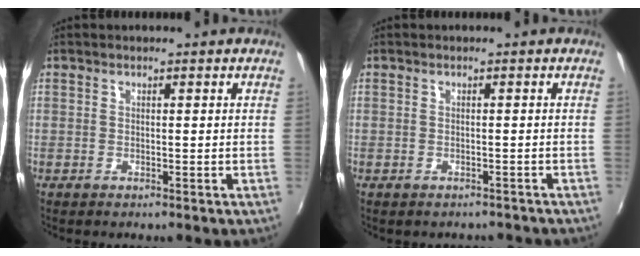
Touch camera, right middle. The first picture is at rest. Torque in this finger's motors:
{"motor_torque": [-0.02, -0.06, -0.01, 0.00]}